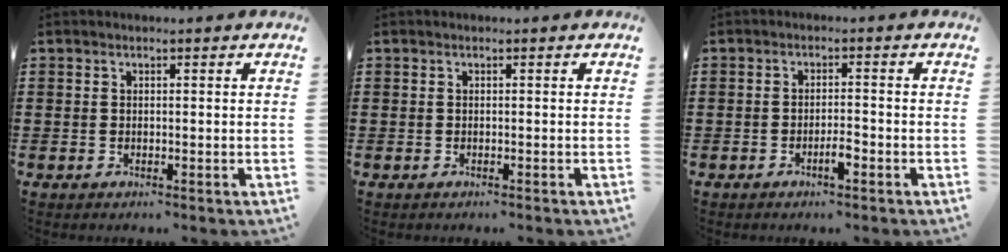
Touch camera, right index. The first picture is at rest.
{"total": 0.0}
{"total": 2.6, "force": [-1.5, 0.5, 2.1], "torque": [-0.036, 0.002, -0.026]}